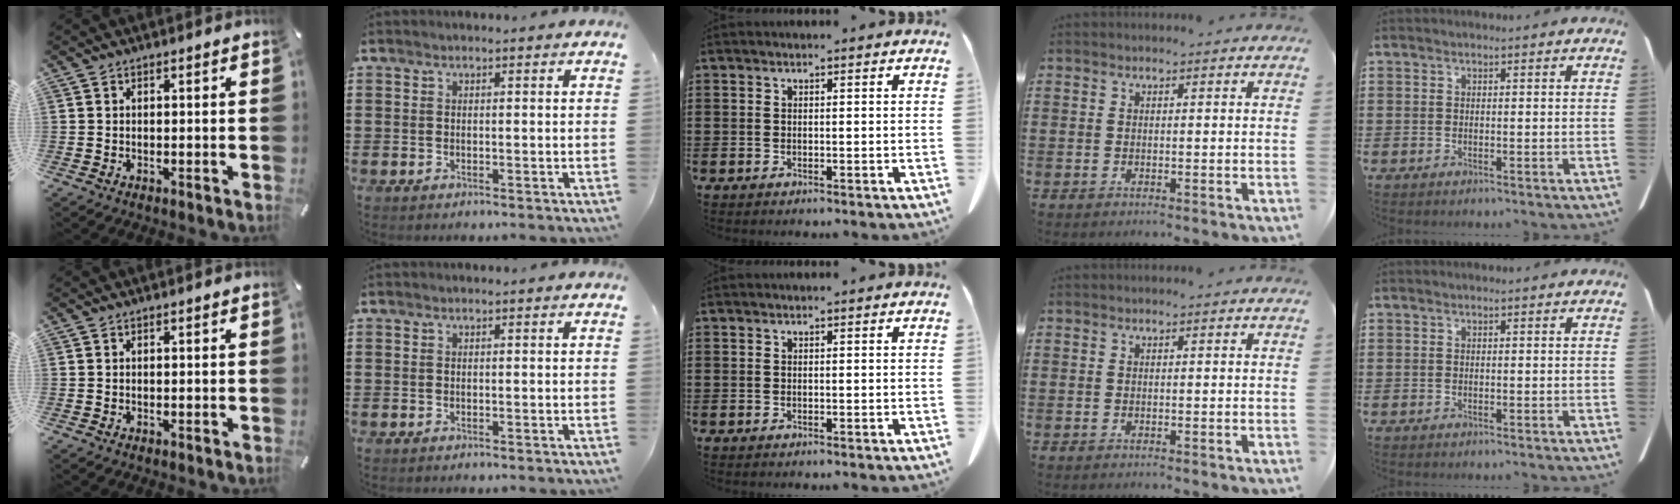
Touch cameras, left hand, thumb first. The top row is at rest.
{}